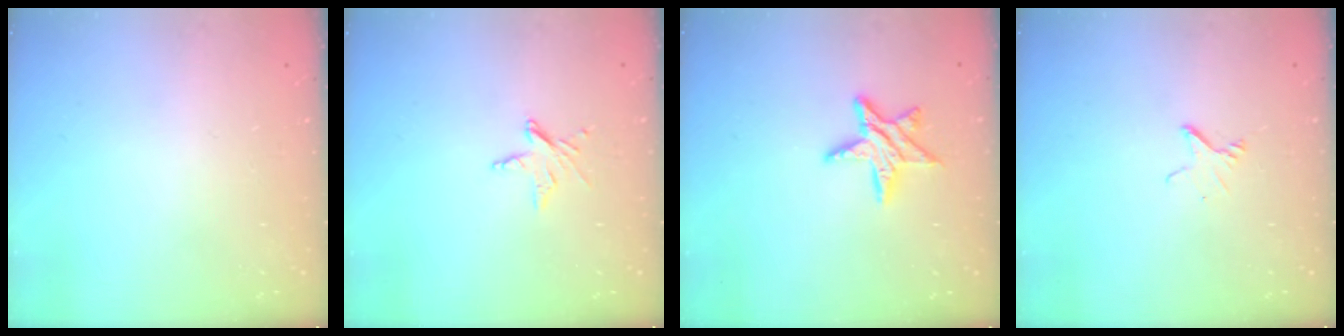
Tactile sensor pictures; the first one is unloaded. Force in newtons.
{"total": 5.4, "press": 5.4, "slide": 0.2}
{"total": 9.7, "press": 9.7, "slide": 0.6}
{"total": 2.5, "press": 2.5, "slide": 0.1}